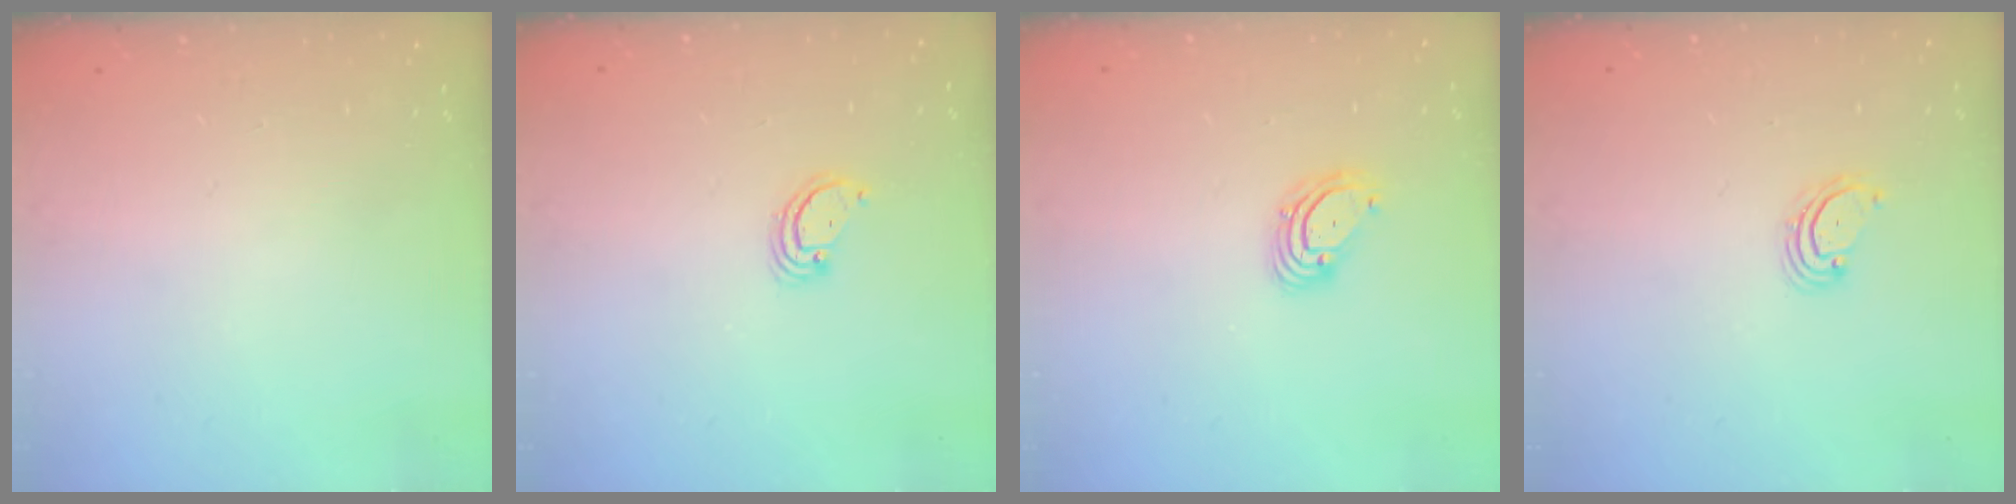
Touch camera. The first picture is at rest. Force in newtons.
{"total": 2.5, "press": 2.5, "slide": 0.2}
{"total": 3.9, "press": 3.9, "slide": 0.2}
{"total": 3.1, "press": 3.1, "slide": 0.4}